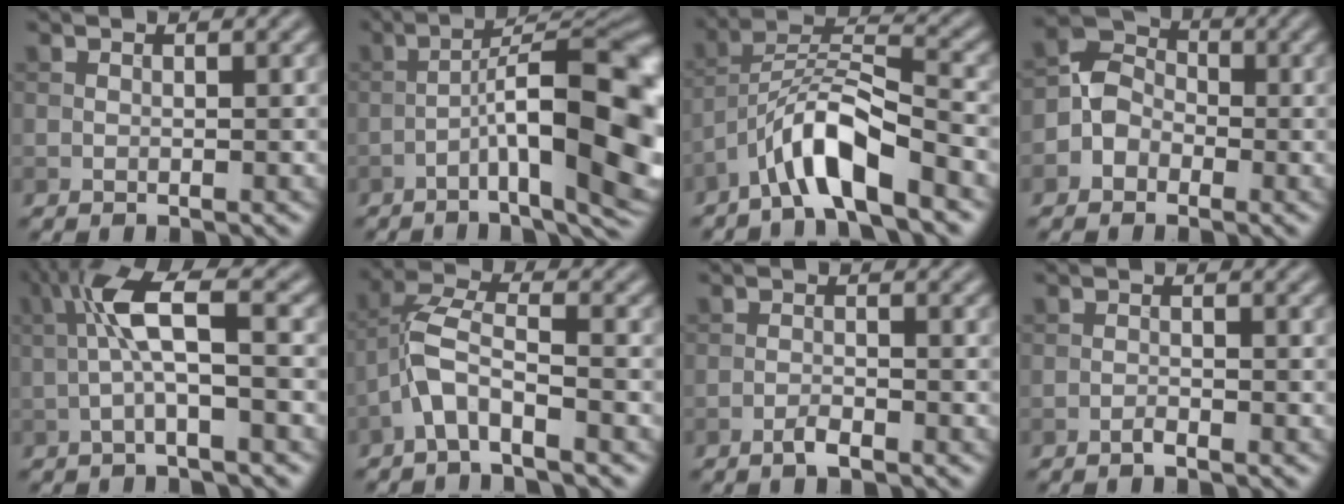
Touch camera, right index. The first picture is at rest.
{"total": 14.6, "force": [-3.8, 4.1, 13.5], "torque": [-0.180, 0.018, -0.048]}
{"total": 6.7, "force": [-4.3, 1.4, 4.9], "torque": [-0.089, 0.014, -0.084]}
{"total": 3.3, "force": [-1.3, 2.8, 1.3], "torque": [-0.009, 0.012, -0.035]}
{"total": 5.3, "force": [-0.1, 1.0, 5.2], "torque": [-0.106, 0.022, -0.011]}
{"total": 4.4, "force": [-2.4, 1.3, 3.4], "torque": [-0.071, 0.013, -0.056]}
{"total": 1.5, "force": [-1.1, 0.3, 0.9], "torque": [-0.018, 0.002, -0.023]}
{"total": 0.8, "force": [-0.7, 0.1, 0.4], "torque": [-0.006, 0.004, -0.014]}